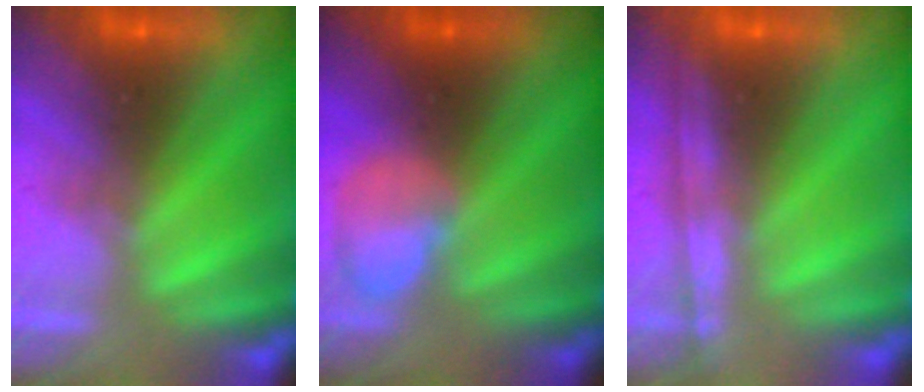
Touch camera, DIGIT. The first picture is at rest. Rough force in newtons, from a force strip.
{"total": 2.4}
{"total": 1.2}